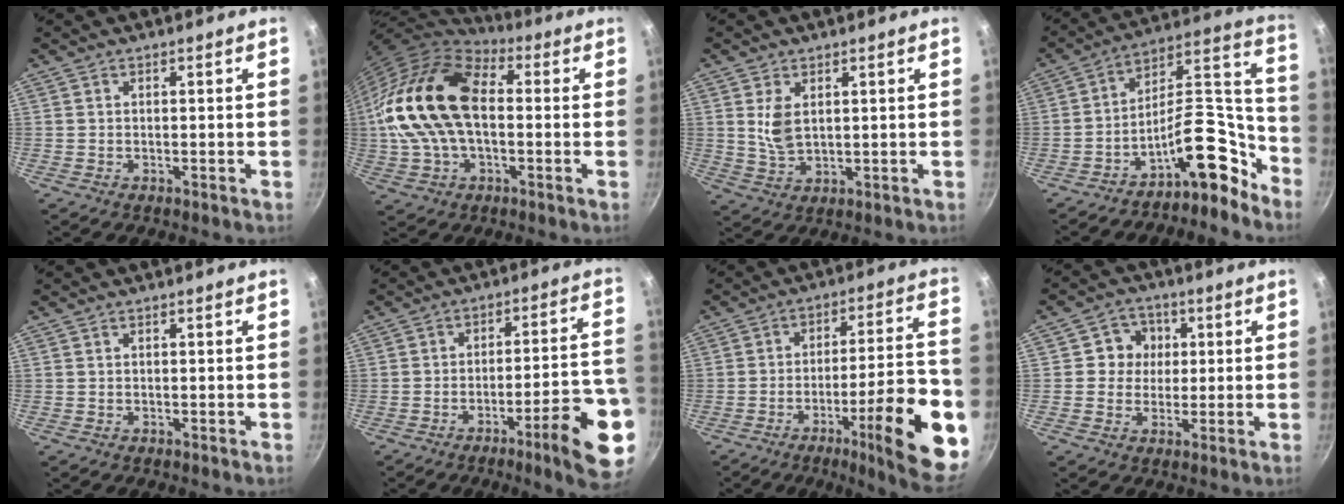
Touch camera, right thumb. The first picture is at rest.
{"total": 20.8, "force": [0.6, 13.0, 16.2], "torque": [-0.299, 0.033, 0.003]}
{"total": 5.2, "force": [1.5, 2.9, 4.0], "torque": [-0.075, -0.015, 0.035]}
{"total": 15.6, "force": [-10.6, 6.7, 9.3], "torque": [-0.078, 0.132, -0.182]}
{"total": 0.0}
{"total": 15.4, "force": [-7.4, 3.2, 13.2], "torque": [-0.153, 0.045, -0.100]}
{"total": 22.3, "force": [-8.5, 5.1, 20.0], "torque": [-0.246, 0.034, -0.121]}
{"total": 6.2, "force": [1.0, 5.9, 1.6], "torque": [0.017, 0.006, 0.005]}